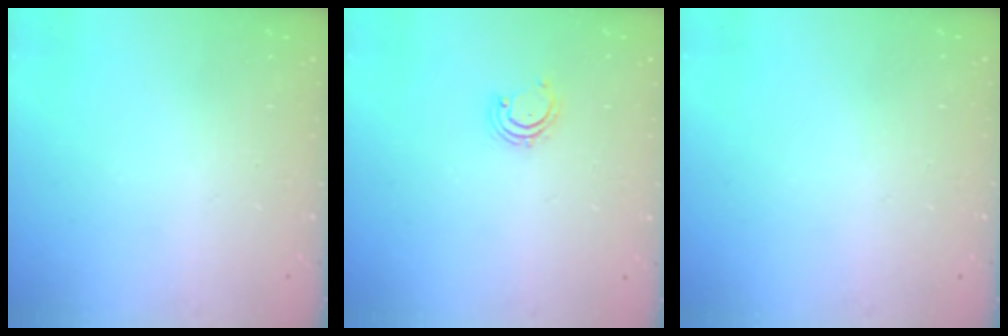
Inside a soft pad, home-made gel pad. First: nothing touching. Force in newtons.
{"total": 2.6, "press": 2.6, "slide": 0.3}
{"total": 0.0}